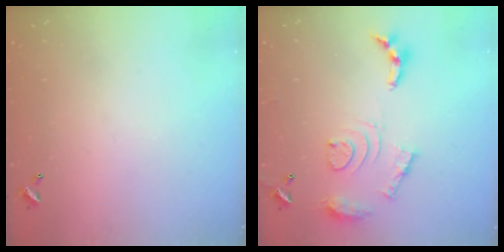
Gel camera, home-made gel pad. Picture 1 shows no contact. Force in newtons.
{"total": 13.0, "press": 12.9, "slide": 1.1}